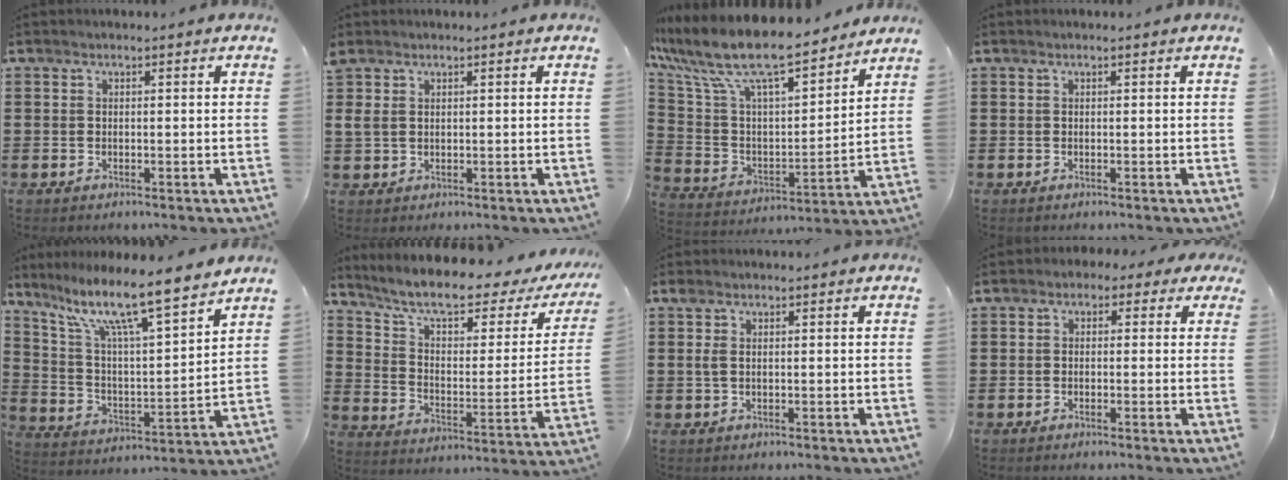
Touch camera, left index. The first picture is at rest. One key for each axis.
{"total": 1.6, "fx": 0.8, "fy": 1.1, "fz": 0.8, "tx": -0.022, "ty": 0.006, "tz": 0.015}
{"total": 11.9, "fx": 9.9, "fy": 2.2, "fz": 6.2, "tx": -0.155, "ty": -0.068, "tz": 0.169}
{"total": 0.0}
{"total": 11.4, "fx": 8.9, "fy": 1.6, "fz": 6.9, "tx": -0.151, "ty": -0.059, "tz": 0.144}
{"total": 7.9, "fx": 6.0, "fy": 1.4, "fz": 5.0, "tx": -0.114, "ty": -0.041, "tz": 0.096}
{"total": 1.3, "fx": 0.2, "fy": 0.6, "fz": 1.2, "tx": -0.025, "ty": 0.004, "tz": 0.004}
{"total": 1.6, "fx": -0.8, "fy": 1.2, "fz": 0.7, "tx": -0.018, "ty": 0.010, "tz": -0.018}